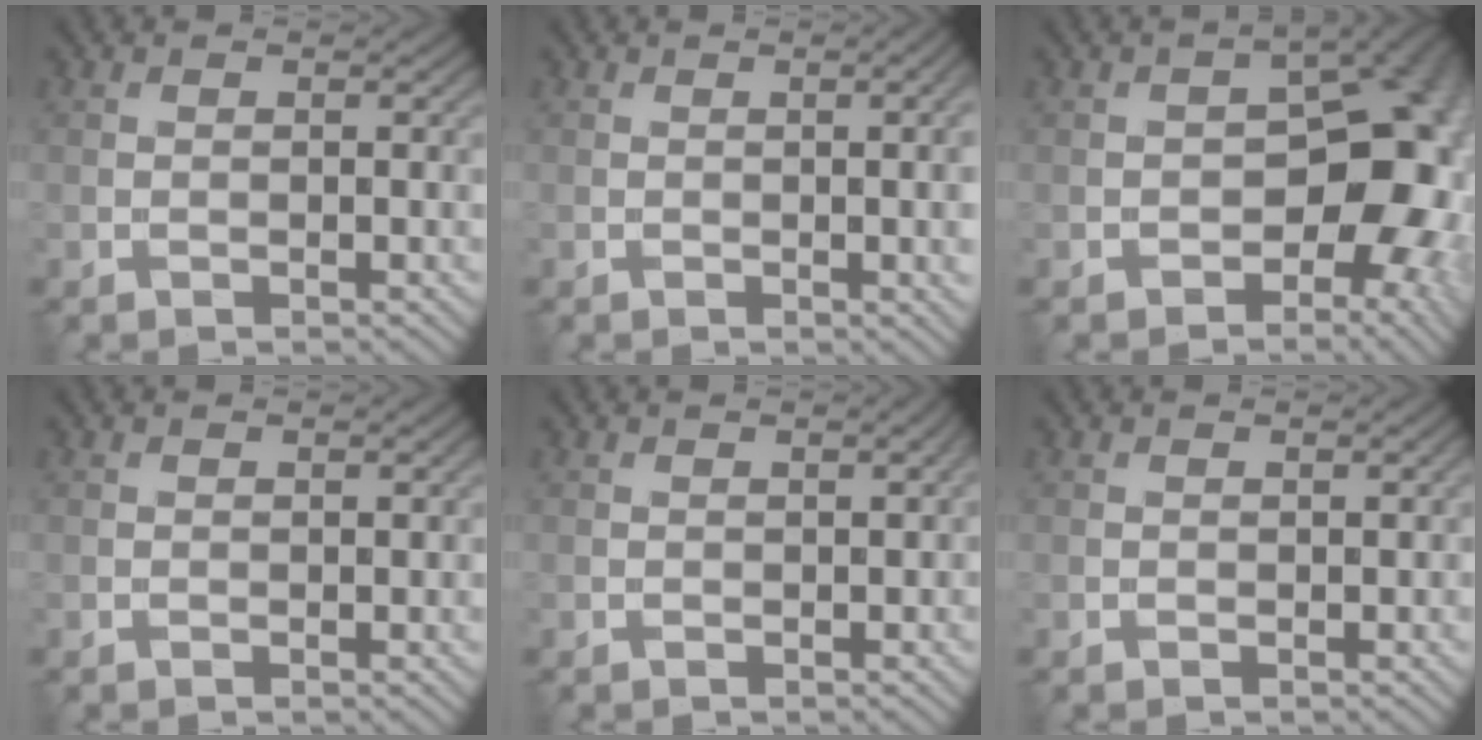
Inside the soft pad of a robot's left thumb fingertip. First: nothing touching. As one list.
[{"total": 5.6, "force": [-0.1, 1.9, 5.3], "torque": [-0.049, 0.002, 0.001]}, {"total": 10.2, "force": [-2.7, 6.2, 7.6], "torque": [-0.064, -0.011, -0.034]}, {"total": 0.0}, {"total": 0.7, "force": [0.0, 0.1, 0.7], "torque": [-0.003, 0.003, 0.002]}, {"total": 0.0}]